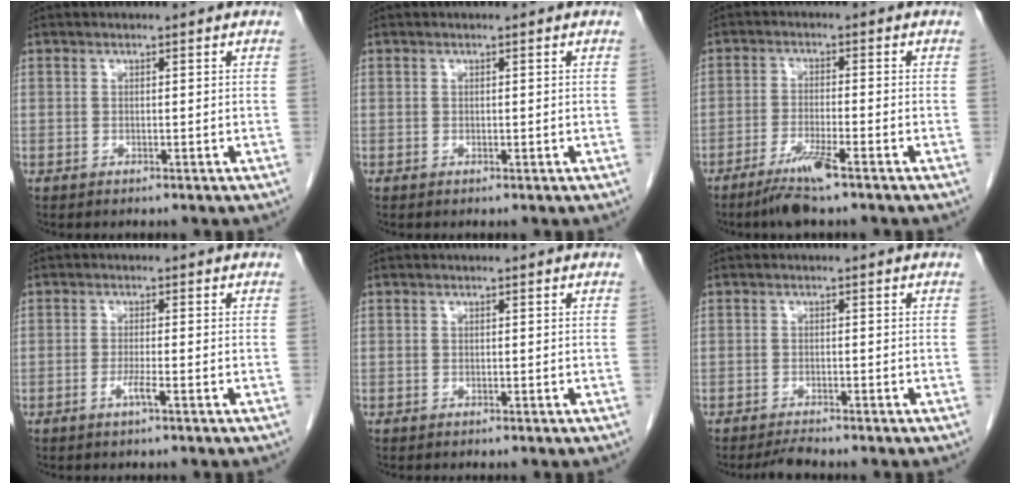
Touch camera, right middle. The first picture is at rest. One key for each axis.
{"total": 0.0}
{"total": 5.6, "fx": -3.9, "fy": -0.1, "fz": 4.1, "tx": -0.084, "ty": -0.014, "tz": -0.073}
{"total": 1.9, "fx": -0.9, "fy": -0.2, "fz": 1.6, "tx": -0.032, "ty": -0.002, "tz": -0.018}
{"total": 0.0}
{"total": 1.9, "fx": -1.8, "fy": -0.1, "fz": 0.5, "tx": -0.014, "ty": -0.009, "tz": -0.030}